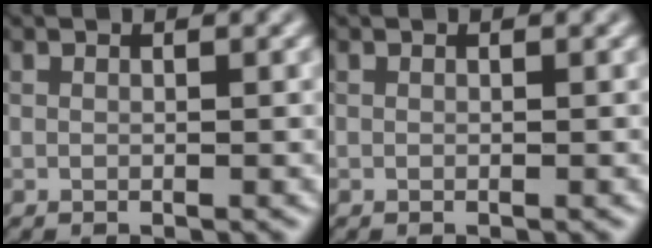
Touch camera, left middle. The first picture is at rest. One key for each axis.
{"total": 0.0}